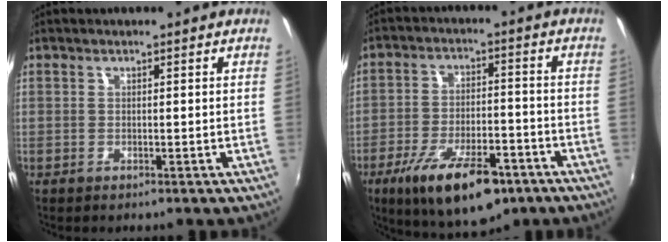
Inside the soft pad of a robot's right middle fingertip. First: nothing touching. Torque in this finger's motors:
{"motor_torque": [1.53, -0.61, 0.89, 0.21]}